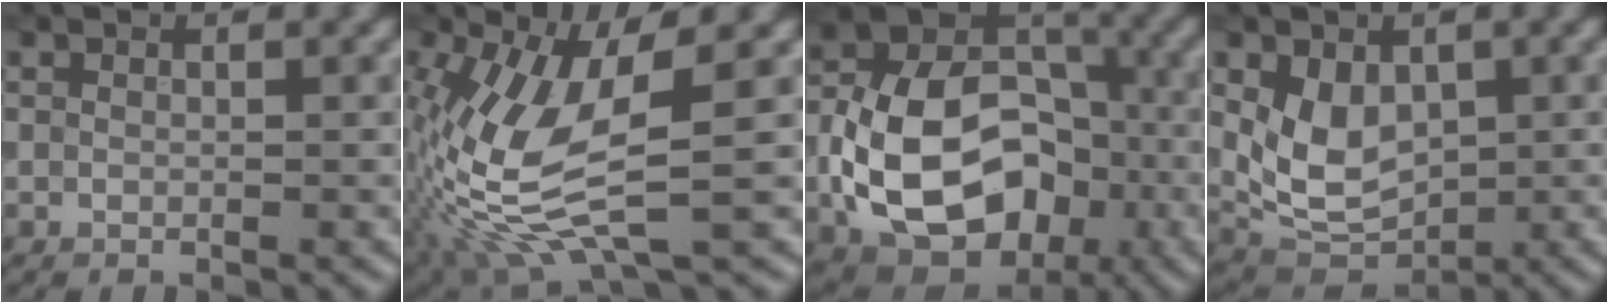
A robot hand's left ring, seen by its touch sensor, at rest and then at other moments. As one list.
[{"total": 10.0, "force": [-1.1, 3.9, 9.2], "torque": [-0.210, -0.011, -0.024]}, {"total": 13.4, "force": [-3.4, 9.4, 8.9], "torque": [-0.158, -0.010, -0.071]}, {"total": 5.4, "force": [0.6, 3.7, 3.8], "torque": [-0.068, -0.011, 0.018]}]